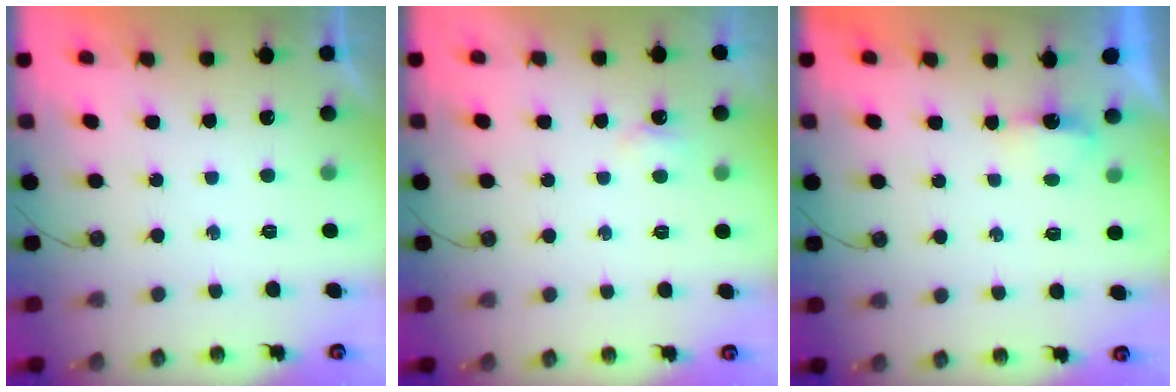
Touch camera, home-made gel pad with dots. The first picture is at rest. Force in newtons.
{"total": 2.7, "press": 2.6, "slide": 0.5}
{"total": 2.9, "press": 2.8, "slide": 0.6}